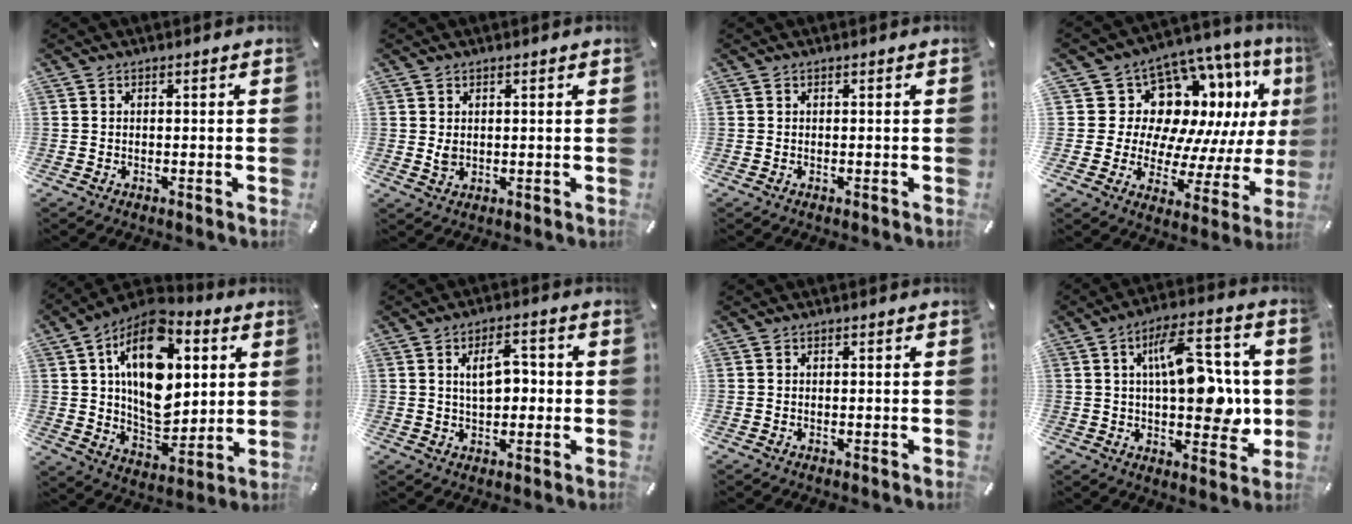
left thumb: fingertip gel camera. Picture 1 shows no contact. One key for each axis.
{"total": 2.0, "fx": 0.7, "fy": 1.6, "fz": 1.0, "tx": -0.006, "ty": -0.003, "tz": 0.009}
{"total": 0.0}
{"total": 15.4, "fx": 6.0, "fy": 11.6, "fz": 8.1, "tx": -0.140, "ty": -0.071, "tz": 0.118}
{"total": 20.4, "fx": 6.0, "fy": 12.9, "fz": 14.7, "tx": -0.248, "ty": -0.028, "tz": 0.103}
{"total": 7.3, "fx": 1.0, "fy": 4.3, "fz": 5.8, "tx": -0.091, "ty": 0.006, "tz": 0.009}
{"total": 0.0}
{"total": 17.0, "fx": 3.0, "fy": 8.1, "fz": 14.7, "tx": -0.211, "ty": -0.001, "tz": 0.050}